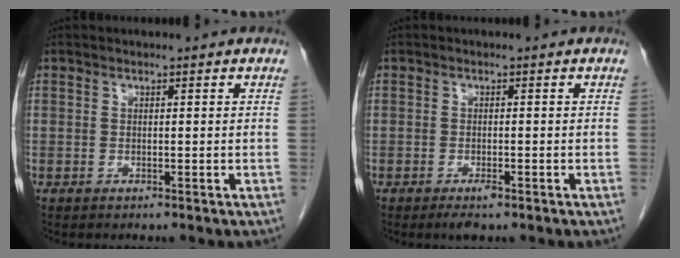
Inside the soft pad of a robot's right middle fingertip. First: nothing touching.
{"total": 2.0, "force": [-1.2, 0.5, 1.5], "torque": [-0.025, -0.002, -0.018]}